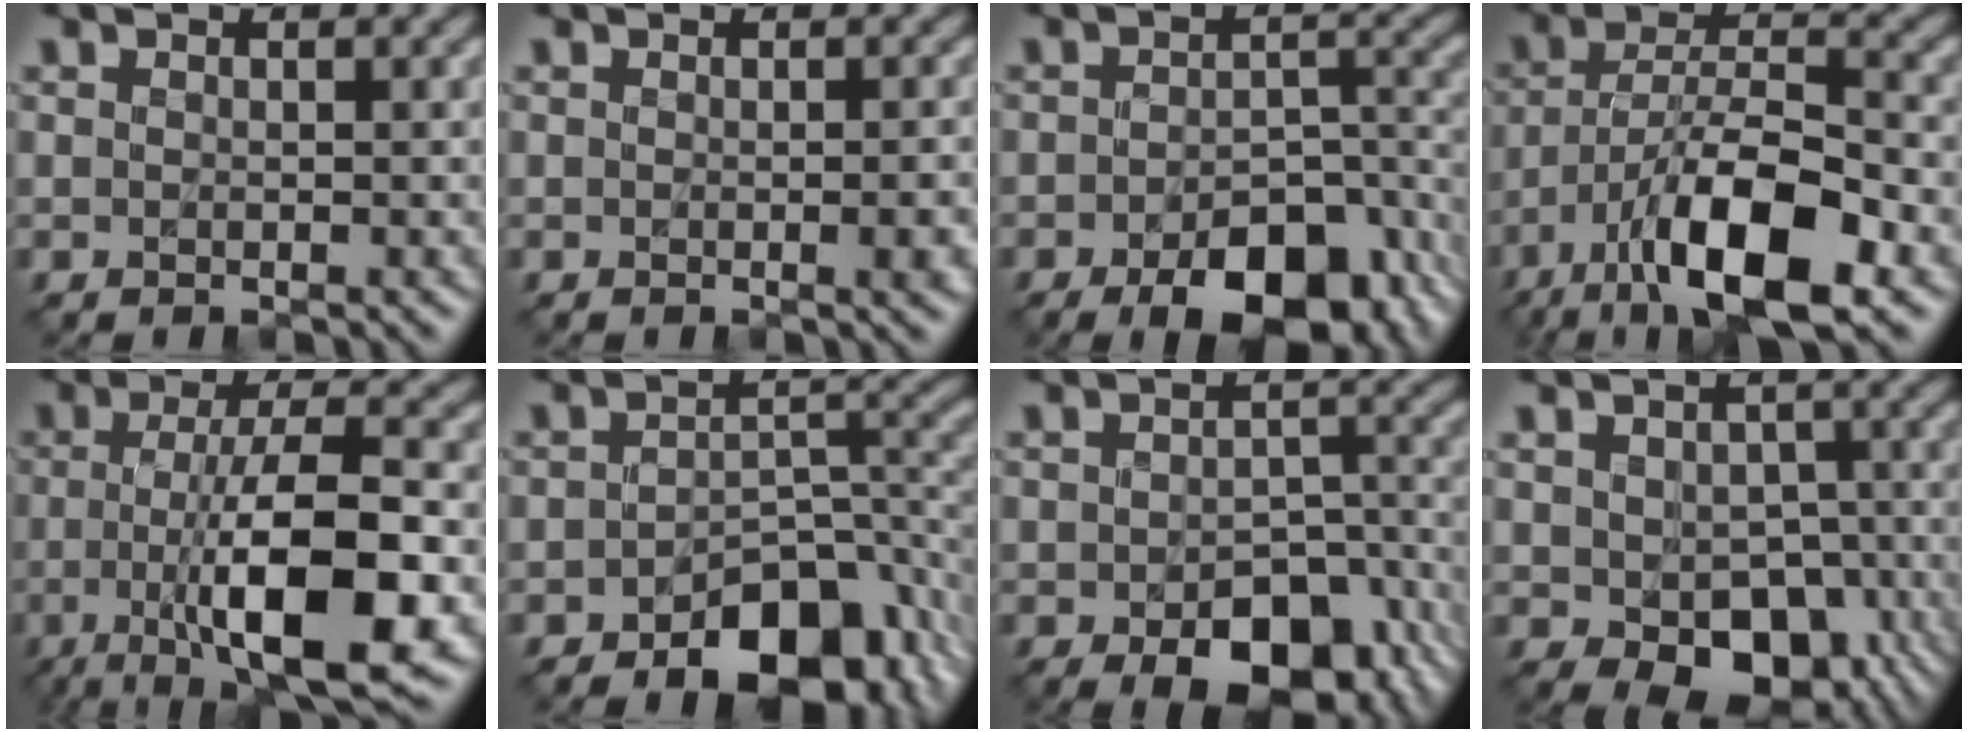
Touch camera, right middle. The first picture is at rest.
{"total": 1.6, "force": [-0.4, 0.3, 1.5], "torque": [-0.021, -0.001, -0.005]}
{"total": 10.4, "force": [-6.1, 4.9, 6.9], "torque": [-0.089, -0.017, -0.082]}
{"total": 10.7, "force": [-5.5, 3.3, 8.5], "torque": [-0.145, 0.012, -0.099]}
{"total": 11.5, "force": [-2.4, 3.1, 10.9], "torque": [-0.169, -0.002, -0.041]}
{"total": 7.9, "force": [-4.2, 4.1, 5.3], "torque": [-0.064, -0.002, -0.067]}
{"total": 9.9, "force": [-5.3, 5.3, 6.5], "torque": [-0.088, -0.025, -0.065]}
{"total": 8.3, "force": [-3.0, 5.3, 5.6], "torque": [-0.085, -0.019, -0.034]}